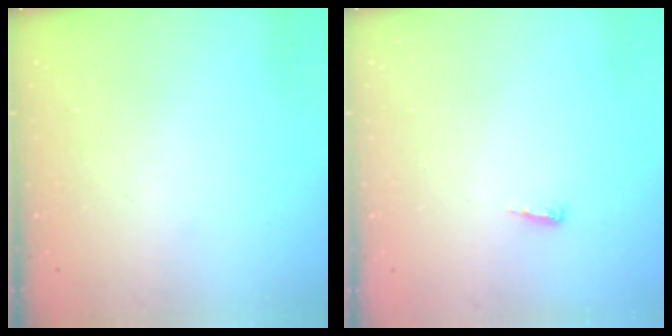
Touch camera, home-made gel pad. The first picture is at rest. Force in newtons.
{"total": 4.9, "press": 4.9, "slide": 0.5}